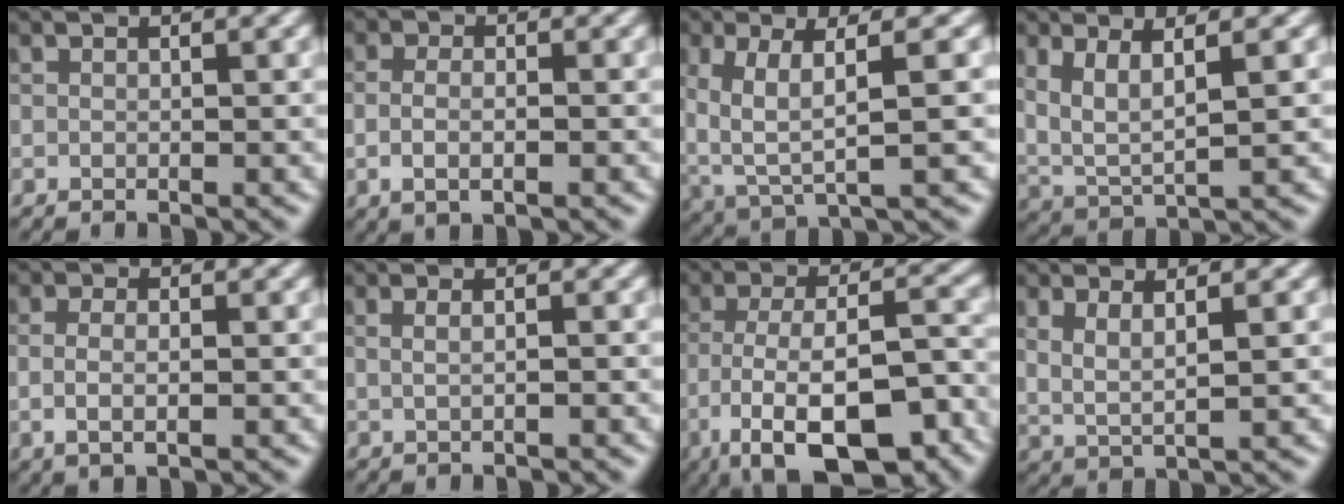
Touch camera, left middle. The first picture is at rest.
{"total": 2.4, "force": [-0.4, 1.2, 2.1], "torque": [-0.031, -0.007, -0.011]}
{"total": 5.6, "force": [0.9, 1.6, 5.3], "torque": [-0.115, -0.008, 0.023]}
{"total": 4.1, "force": [1.5, 1.3, 3.6], "torque": [-0.077, -0.006, 0.035]}
{"total": 2.2, "force": [-0.1, 1.0, 1.9], "torque": [-0.035, -0.008, -0.007]}
{"total": 1.9, "force": [0.5, 0.9, 1.5], "torque": [-0.010, -0.003, -0.007]}
{"total": 12.8, "force": [-6.6, 5.0, 9.7], "torque": [-0.165, -0.009, -0.107]}
{"total": 2.7, "force": [1.2, 0.9, 2.2], "torque": [-0.041, -0.009, 0.024]}